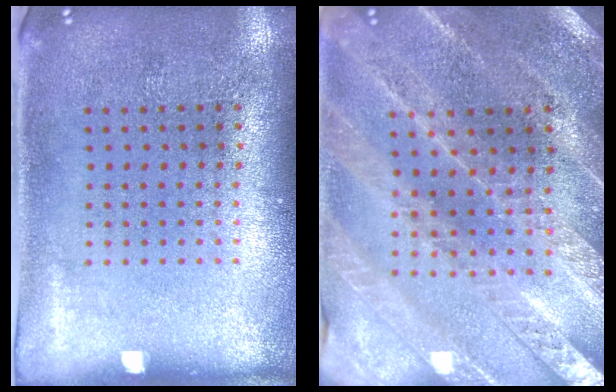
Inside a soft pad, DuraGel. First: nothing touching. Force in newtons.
{"total": 2.4, "press": 2.4, "slide": 0.4}